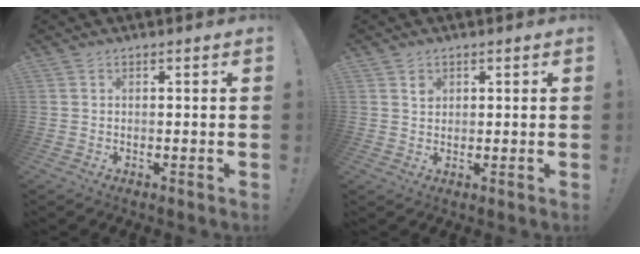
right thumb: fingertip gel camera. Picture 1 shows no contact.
{"total": 1.9, "force": [1.1, 1.5, 0.6], "torque": [0.006, -0.007, 0.016]}